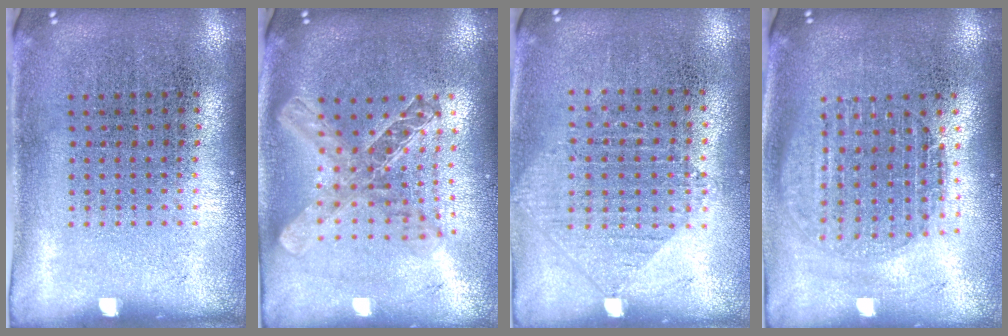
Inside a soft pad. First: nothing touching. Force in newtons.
{"total": 2.1, "press": 1.7, "slide": 1.1}
{"total": 0.9, "press": 0.9, "slide": 0.2}
{"total": 1.6, "press": 1.4, "slide": 0.8}